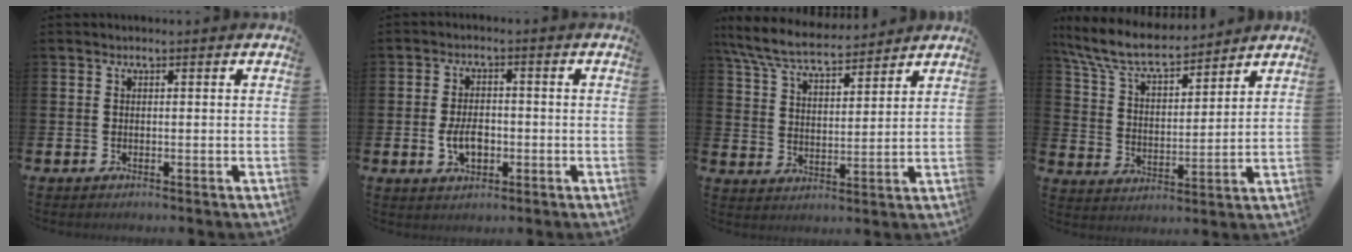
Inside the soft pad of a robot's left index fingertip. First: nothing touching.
{"total": 4.2, "force": [-0.7, 2.0, 3.6], "torque": [-0.071, 0.002, -0.014]}
{"total": 7.6, "force": [7.0, 1.3, 2.5], "torque": [-0.080, -0.034, 0.129]}
{"total": 8.2, "force": [7.4, 1.9, 3.0], "torque": [-0.095, -0.044, 0.133]}